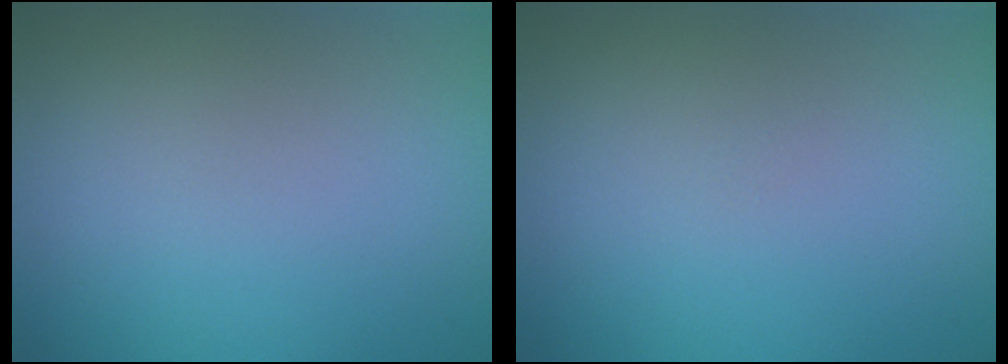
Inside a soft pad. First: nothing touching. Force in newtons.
{"total": 0.0}